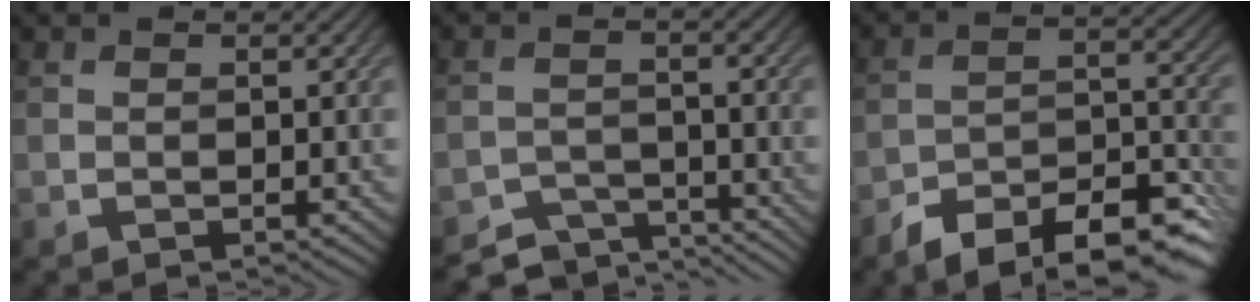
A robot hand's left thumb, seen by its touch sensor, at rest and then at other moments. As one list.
[{"total": 6.1, "force": [-5.6, 1.8, 1.7], "torque": [-0.033, -0.005, -0.087]}, {"total": 12.0, "force": [-9.0, 3.9, 6.8], "torque": [-0.103, -0.004, -0.158]}]